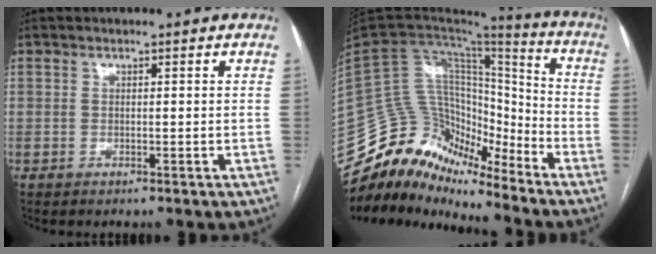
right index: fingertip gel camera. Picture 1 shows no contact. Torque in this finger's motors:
{"motor_torque": [-0.30, -0.66, 0.01, -0.08]}